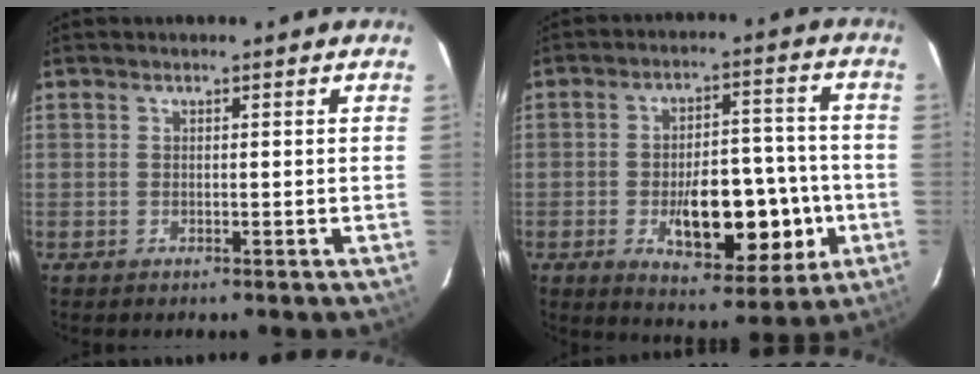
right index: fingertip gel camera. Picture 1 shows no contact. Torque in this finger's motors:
{"motor_torque": [1.19, -0.95, 0.63, 0.10]}